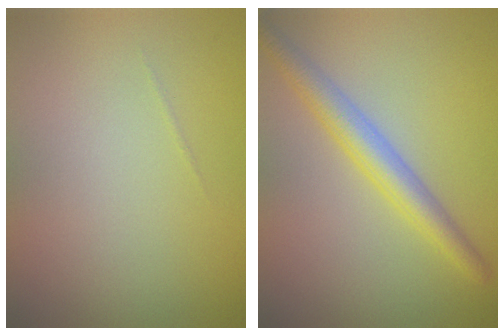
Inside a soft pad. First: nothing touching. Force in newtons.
{"total": 3.4, "press": 3.4, "slide": 0.1}